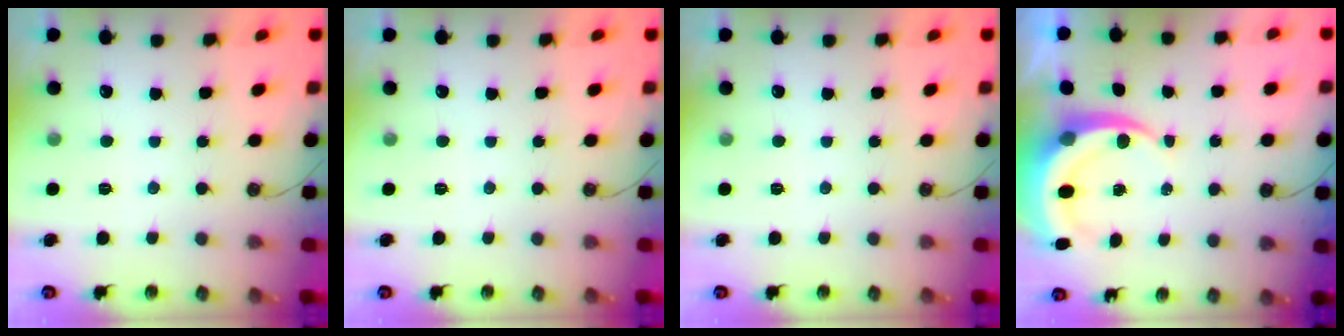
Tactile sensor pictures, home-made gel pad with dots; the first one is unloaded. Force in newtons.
{"total": 0.0}
{"total": 0.0}
{"total": 7.3, "press": 7.3, "slide": 0.9}